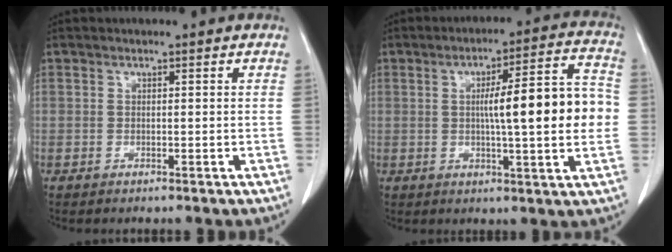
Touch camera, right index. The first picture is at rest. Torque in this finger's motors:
{"motor_torque": [0.71, 0.18, 0.45, 0.09]}